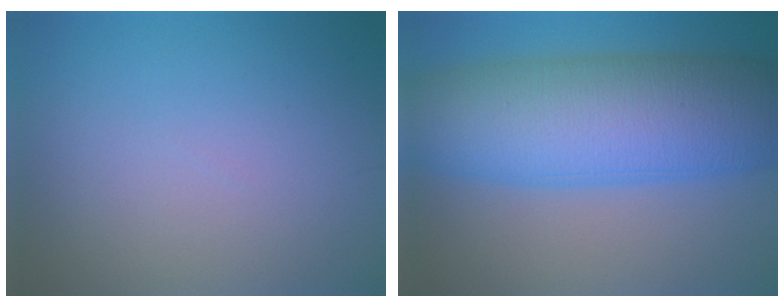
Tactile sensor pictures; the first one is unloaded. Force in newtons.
{"total": 12.6, "press": 12.6, "slide": 0.2}